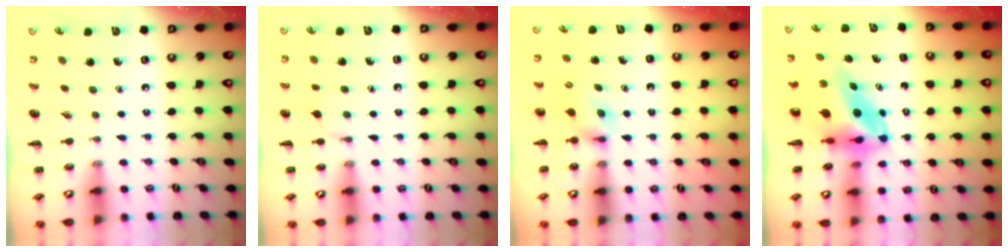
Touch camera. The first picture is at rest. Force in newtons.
{"total": 6.0, "press": 5.6, "slide": 2.1}
{"total": 5.9, "press": 5.7, "slide": 1.2}
{"total": 6.7, "press": 6.4, "slide": 1.9}